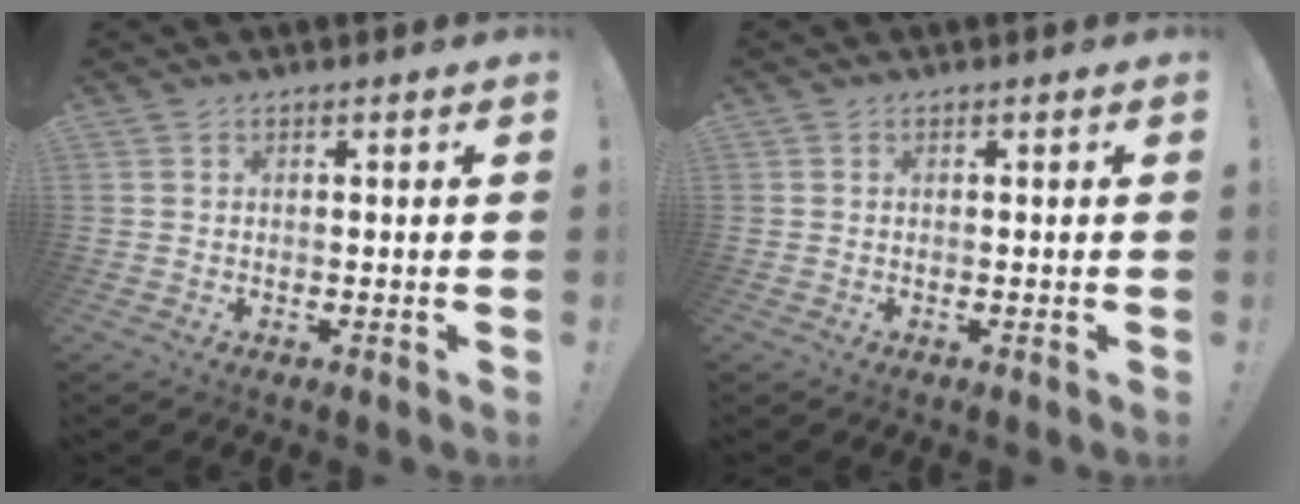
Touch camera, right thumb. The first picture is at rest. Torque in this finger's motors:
{"motor_torque": [-0.02, -0.05, 0.17, -0.06, -0.03]}